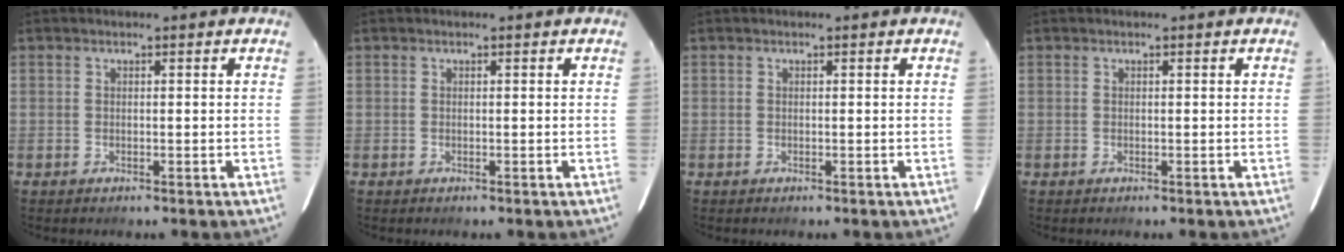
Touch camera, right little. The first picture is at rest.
{"total": 0.0}
{"total": 0.0}
{"total": 0.0}